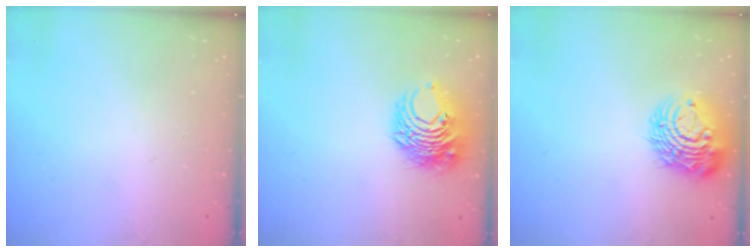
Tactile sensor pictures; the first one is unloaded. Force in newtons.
{"total": 10.0, "press": 10.0, "slide": 0.5}
{"total": 12.1, "press": 12.0, "slide": 1.4}